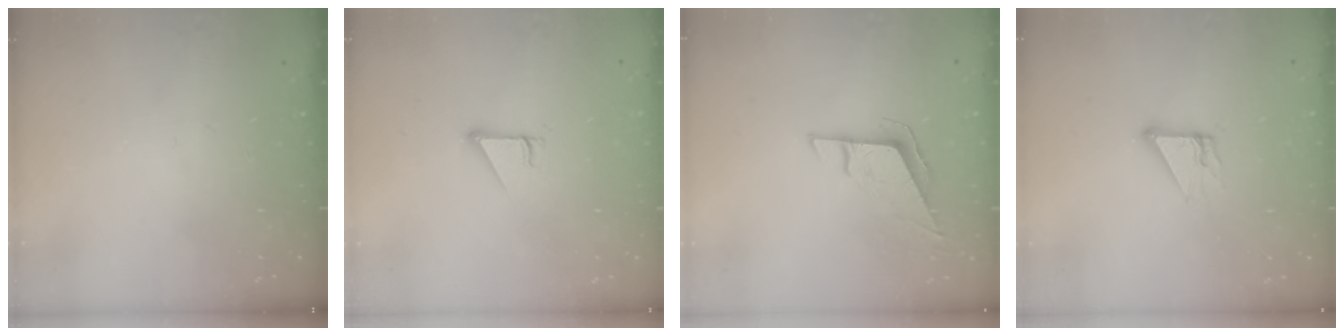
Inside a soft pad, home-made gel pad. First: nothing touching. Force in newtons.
{"total": 2.7, "press": 2.7, "slide": 0.3}
{"total": 6.0, "press": 5.9, "slide": 0.9}
{"total": 5.5, "press": 5.5, "slide": 0.3}